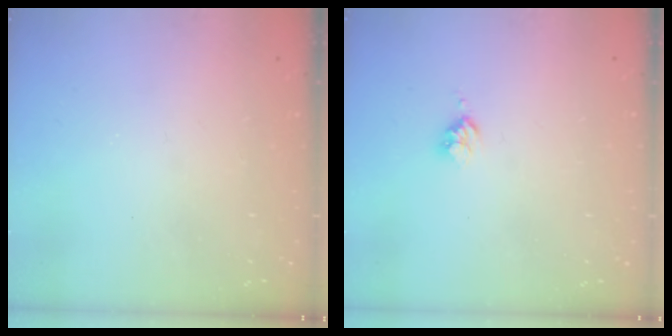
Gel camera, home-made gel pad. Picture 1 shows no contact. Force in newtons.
{"total": 2.5, "press": 2.5, "slide": 0.3}